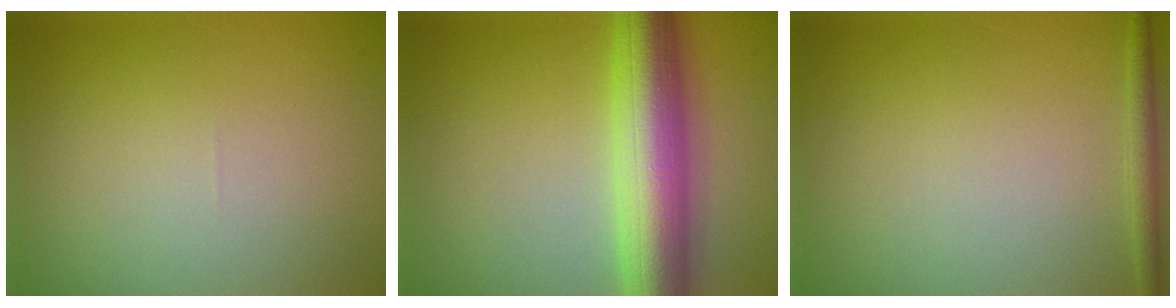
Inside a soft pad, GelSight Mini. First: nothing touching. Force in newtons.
{"total": 9.0, "press": 9.0, "slide": 0.2}
{"total": 1.3, "press": 1.3, "slide": 0.1}